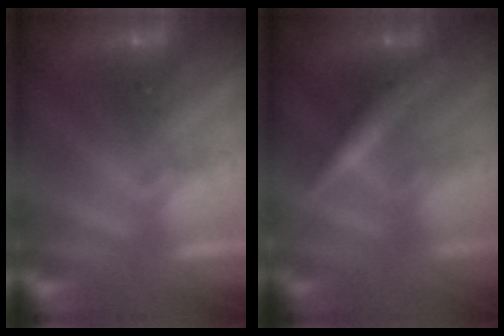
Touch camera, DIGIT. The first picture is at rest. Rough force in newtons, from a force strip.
{"total": 2.4}